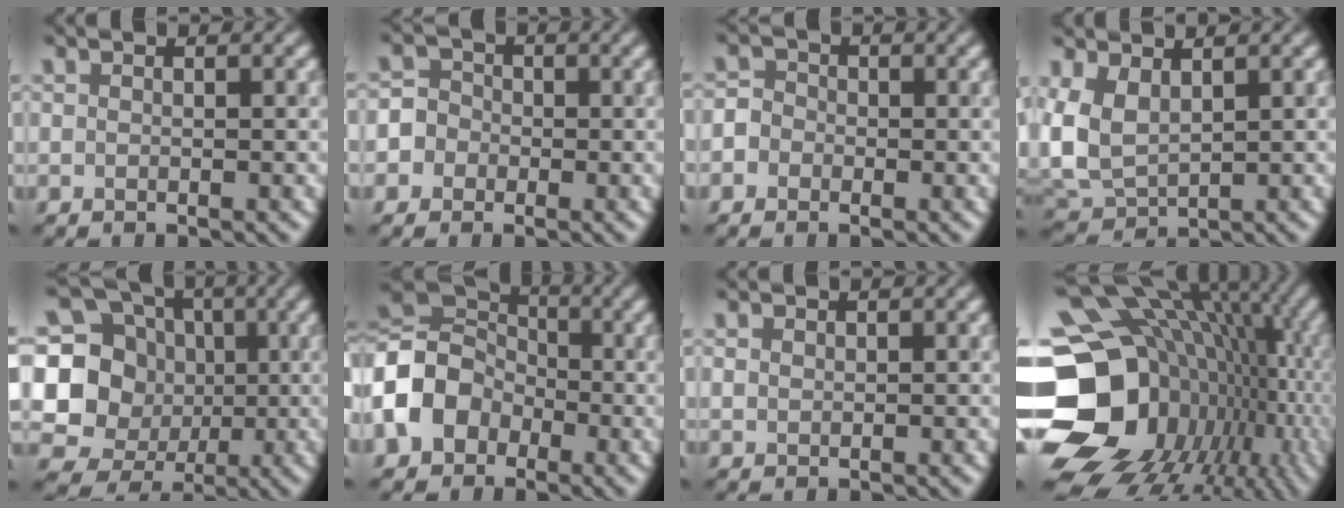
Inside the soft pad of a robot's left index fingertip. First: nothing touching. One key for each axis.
{"total": 4.9, "fx": -2.0, "fy": 4.4, "fz": 0.5, "tx": 0.009, "ty": 0.011, "tz": -0.061}
{"total": 3.2, "fx": -1.4, "fy": 2.9, "fz": 0.6, "tx": 0.016, "ty": 0.012, "tz": -0.053}
{"total": 4.9, "fx": 1.7, "fy": 2.9, "fz": 3.5, "tx": -0.096, "ty": 0.002, "tz": 0.033}
{"total": 14.6, "fx": -0.3, "fy": 13.7, "fz": 4.8, "tx": -0.154, "ty": 0.024, "tz": -0.021}
{"total": 9.2, "fx": -2.7, "fy": 7.5, "fz": 4.6, "tx": -0.104, "ty": -0.001, "tz": -0.078}
{"total": 0.7, "fx": 0.5, "fy": 0.4, "fz": 0.0, "tx": -0.001, "ty": 0.001, "tz": 0.012}
{"total": 22.1, "fx": -3.7, "fy": 17.5, "fz": 13.0, "tx": -0.239, "ty": -0.001, "tz": -0.077}